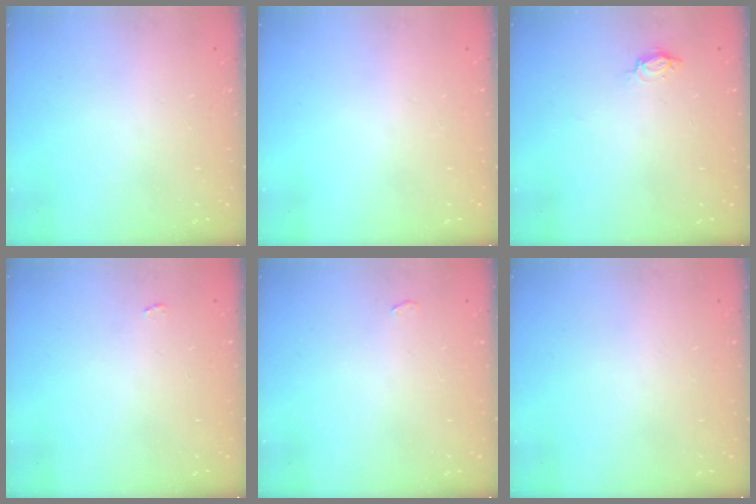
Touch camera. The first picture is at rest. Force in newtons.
{"total": 1.2, "press": 1.2, "slide": 0.2}
{"total": 4.3, "press": 4.3, "slide": 0.5}
{"total": 2.2, "press": 2.1, "slide": 0.3}
{"total": 8.6, "press": 2.9, "slide": 8.1}
{"total": 0.0}